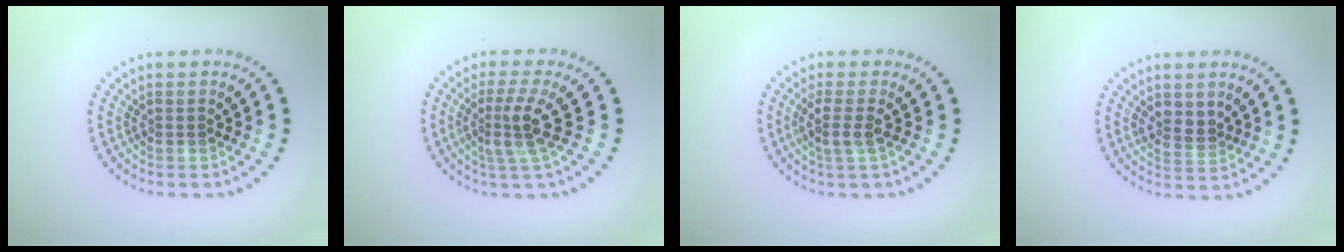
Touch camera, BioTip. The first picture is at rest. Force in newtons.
{"total": 3.1, "press": 2.3, "slide": 2.1}
{"total": 2.1, "press": 1.7, "slide": 1.2}
{"total": 2.1, "press": 2.0, "slide": 0.8}